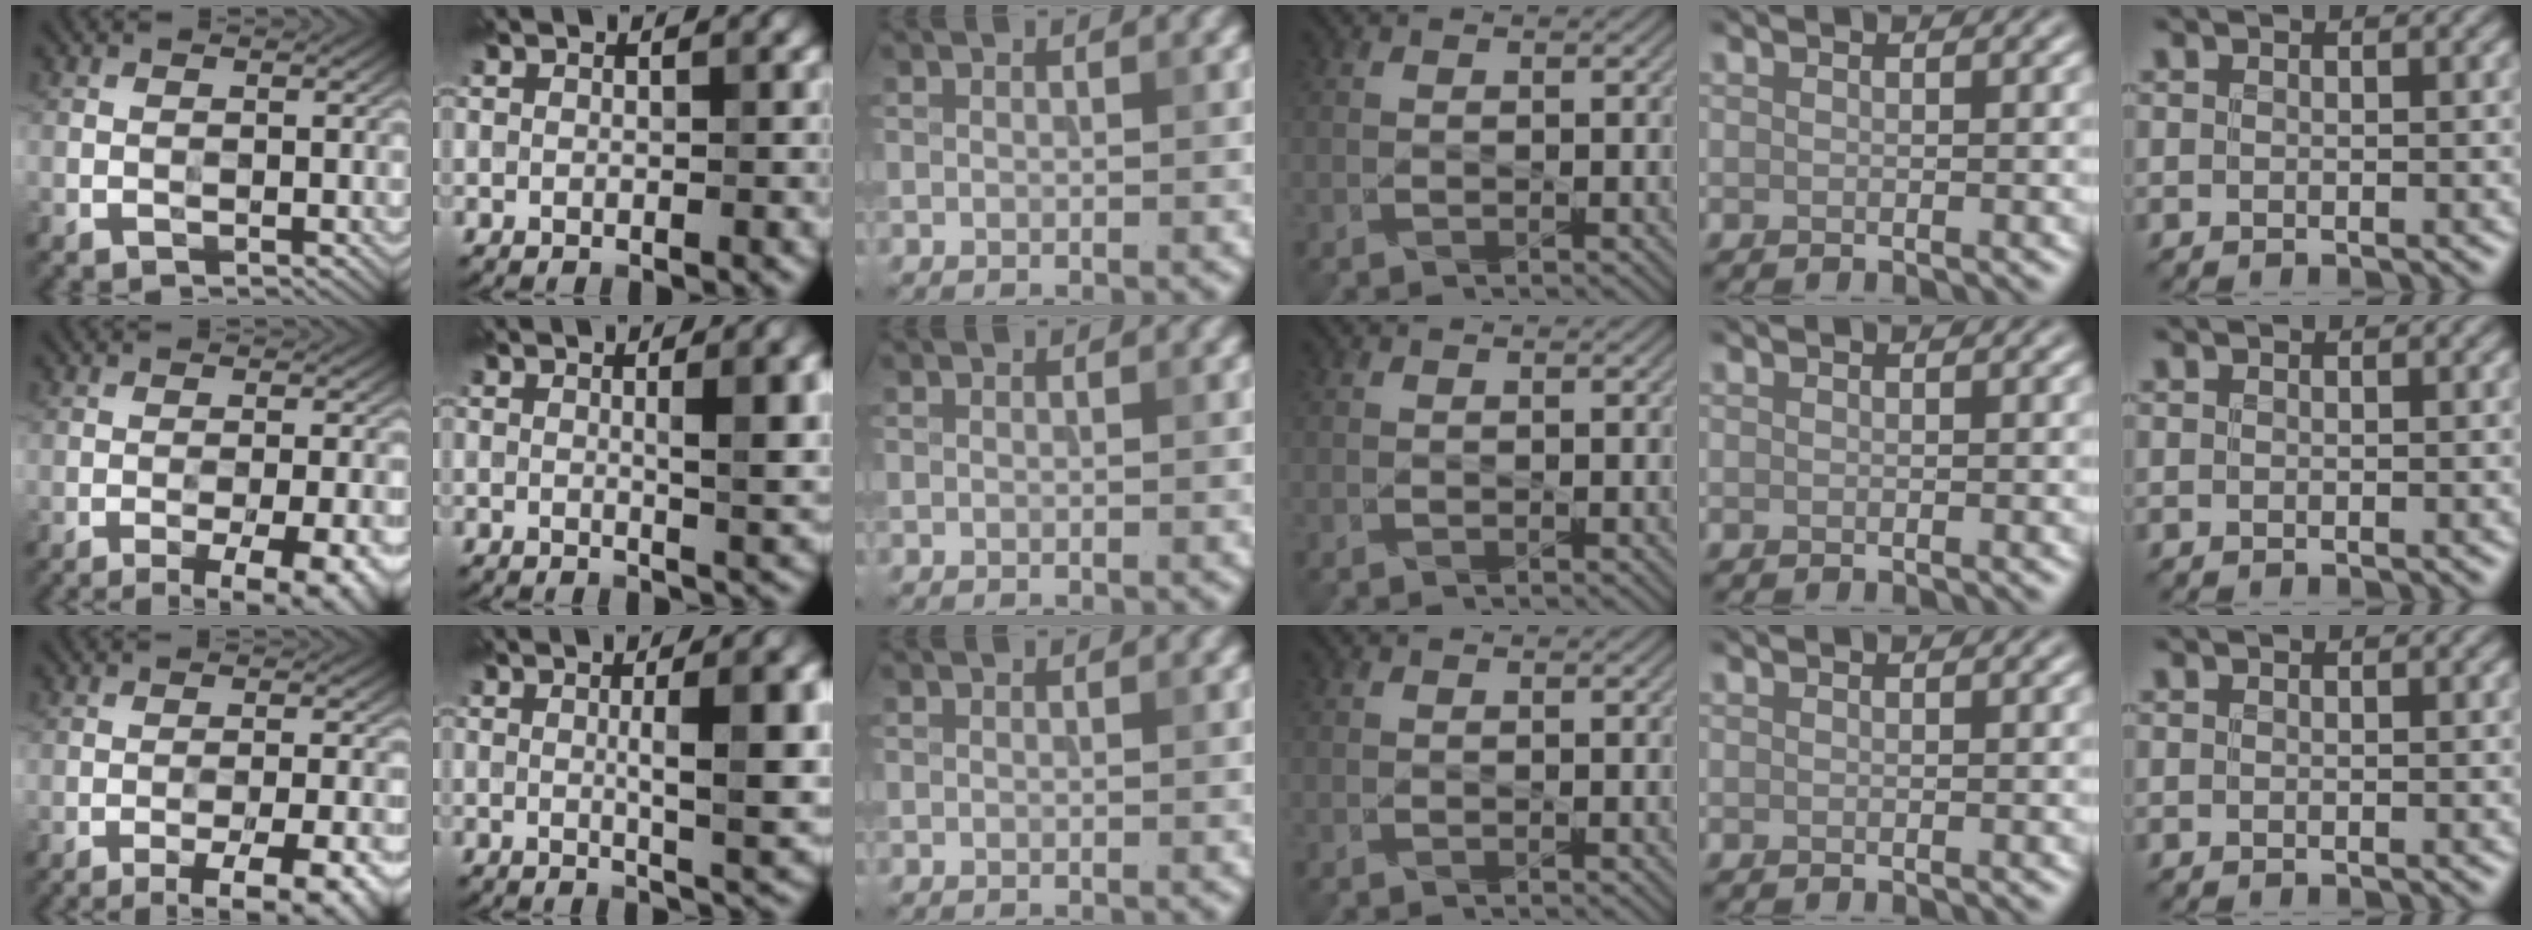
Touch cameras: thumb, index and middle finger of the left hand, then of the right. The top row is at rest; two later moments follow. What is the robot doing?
{"motion": "wipe", "object": "measuring cup"}